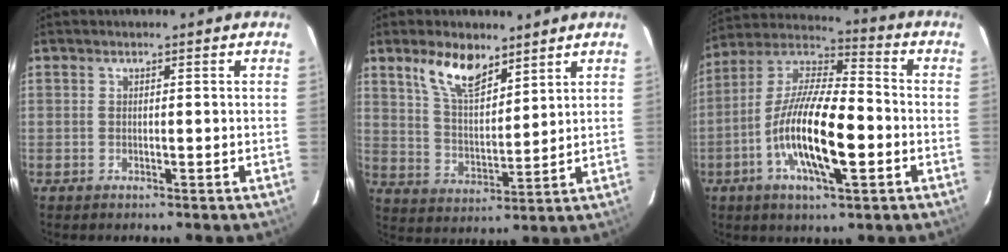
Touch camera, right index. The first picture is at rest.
{"total": 9.7, "force": [6.6, 4.0, 5.9], "torque": [-0.105, 0.005, 0.129]}
{"total": 17.2, "force": [-4.8, 5.1, 15.7], "torque": [-0.305, -0.007, -0.096]}